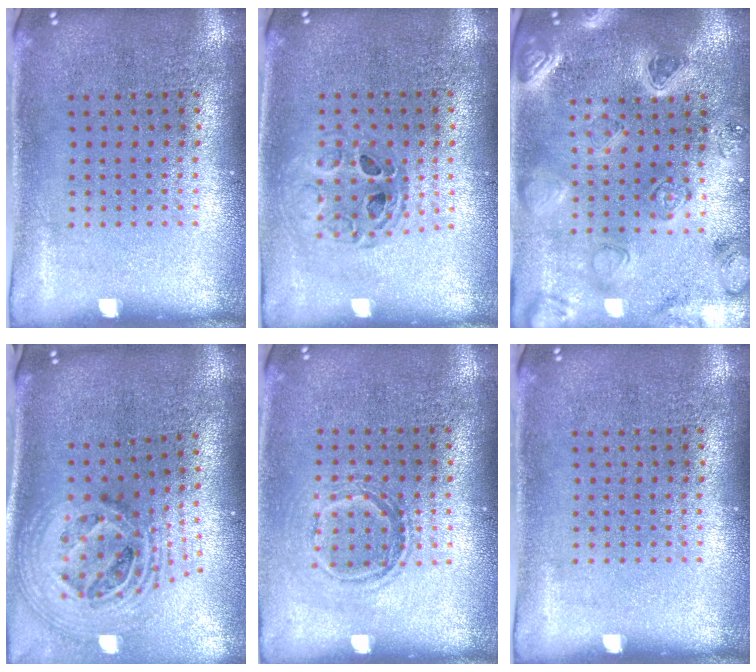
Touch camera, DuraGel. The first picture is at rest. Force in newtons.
{"total": 0.8, "press": 0.8, "slide": 0.0}
{"total": 2.2, "press": 2.2, "slide": 0.3}
{"total": 2.5, "press": 1.8, "slide": 1.8}
{"total": 1.2, "press": 1.0, "slide": 0.6}
{"total": 0.0}